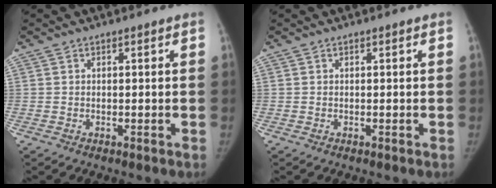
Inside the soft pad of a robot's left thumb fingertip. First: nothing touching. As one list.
[{"total": 0.0}]